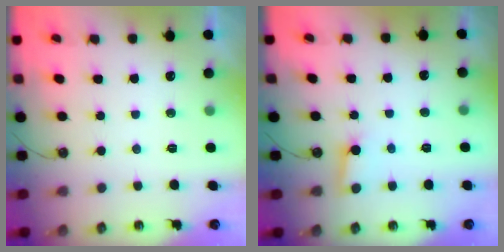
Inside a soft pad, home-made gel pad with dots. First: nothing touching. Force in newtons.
{"total": 3.8, "press": 3.7, "slide": 0.4}